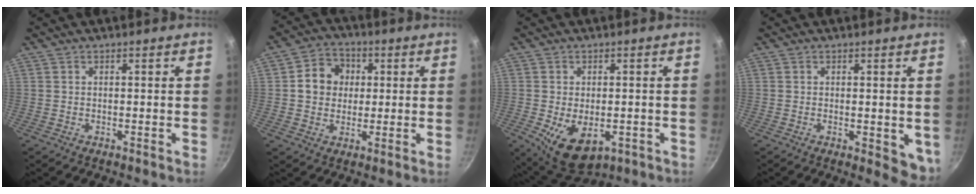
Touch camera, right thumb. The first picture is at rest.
{"total": 8.5, "force": [1.4, 7.5, 3.9], "torque": [-0.029, 0.009, 0.010]}
{"total": 10.1, "force": [-2.7, 6.0, 7.7], "torque": [-0.111, -0.011, -0.026]}
{"total": 5.5, "force": [-0.3, 2.4, 4.9], "torque": [-0.058, -0.014, -0.004]}